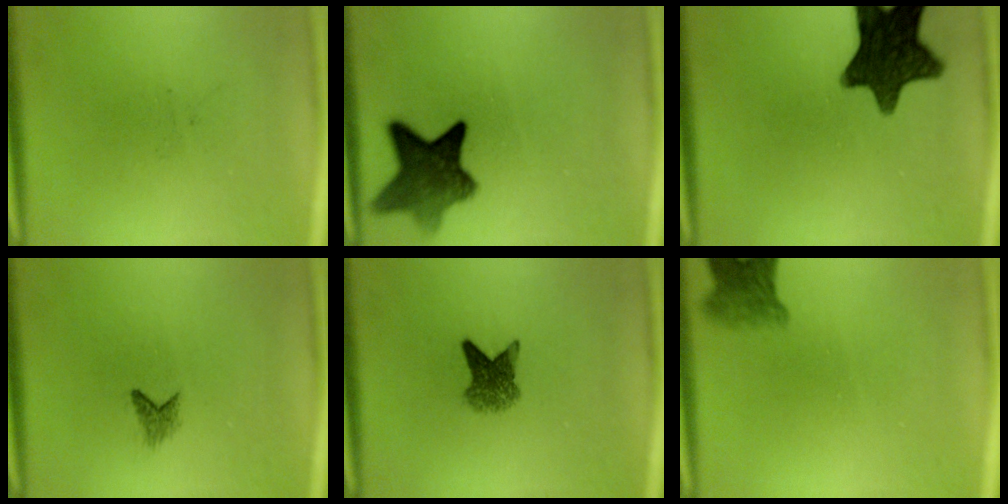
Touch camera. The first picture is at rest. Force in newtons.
{"total": 9.0}
{"total": 13.6}
{"total": 1.2}
{"total": 4.0}
{"total": 4.1}